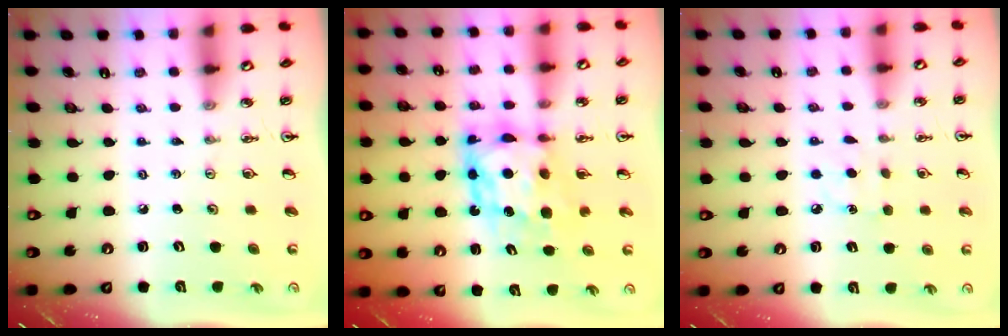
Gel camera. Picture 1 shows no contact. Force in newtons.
{"total": 9.2, "press": 9.2, "slide": 0.7}
{"total": 5.8, "press": 5.8, "slide": 0.6}